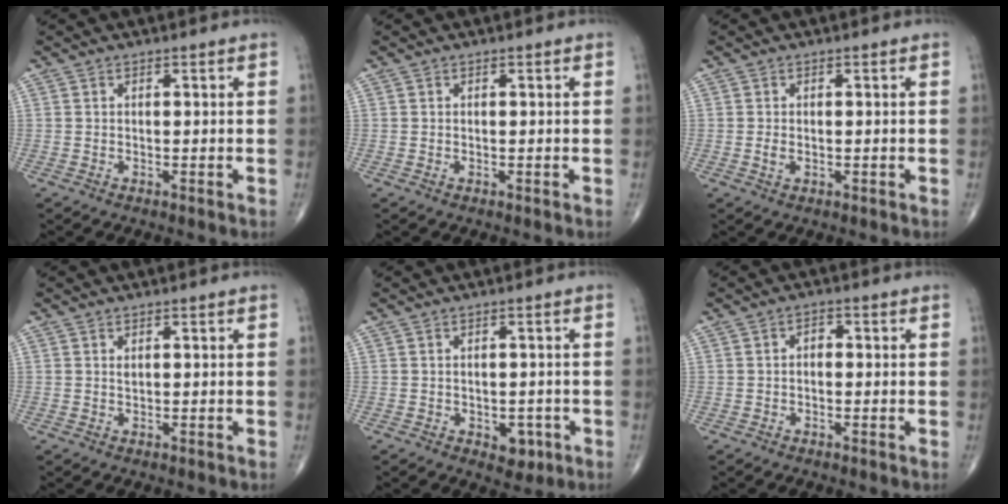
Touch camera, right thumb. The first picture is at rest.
{"total": 0.0}
{"total": 1.4, "force": [-0.2, 0.8, 1.1], "torque": [-0.026, -0.001, -0.005]}
{"total": 0.6, "force": [0.3, 0.2, 0.4], "torque": [-0.003, -0.001, 0.006]}
{"total": 3.7, "force": [-1.4, 2.5, 2.4], "torque": [-0.010, 0.004, -0.013]}
{"total": 1.8, "force": [0.0, 1.2, 1.3], "torque": [-0.012, 0.008, -0.005]}